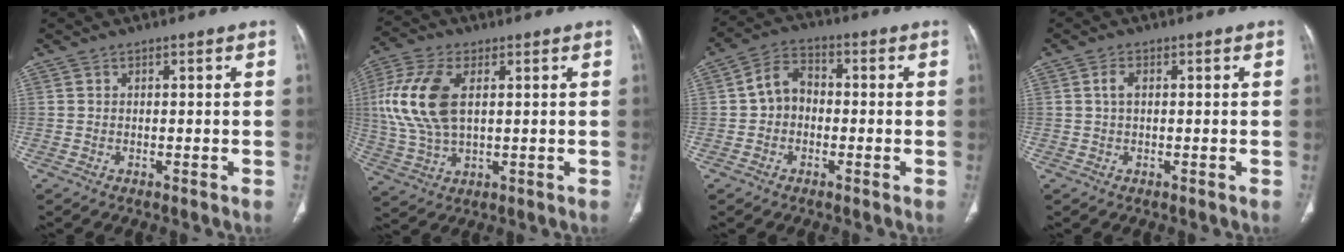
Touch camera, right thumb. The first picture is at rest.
{"total": 13.7, "force": [2.8, 7.5, 11.2], "torque": [-0.258, 0.003, 0.056]}
{"total": 6.1, "force": [-0.6, 4.9, 3.6], "torque": [-0.045, 0.021, -0.025]}
{"total": 1.7, "force": [0.2, 0.9, 1.4], "torque": [-0.030, 0.003, 0.003]}